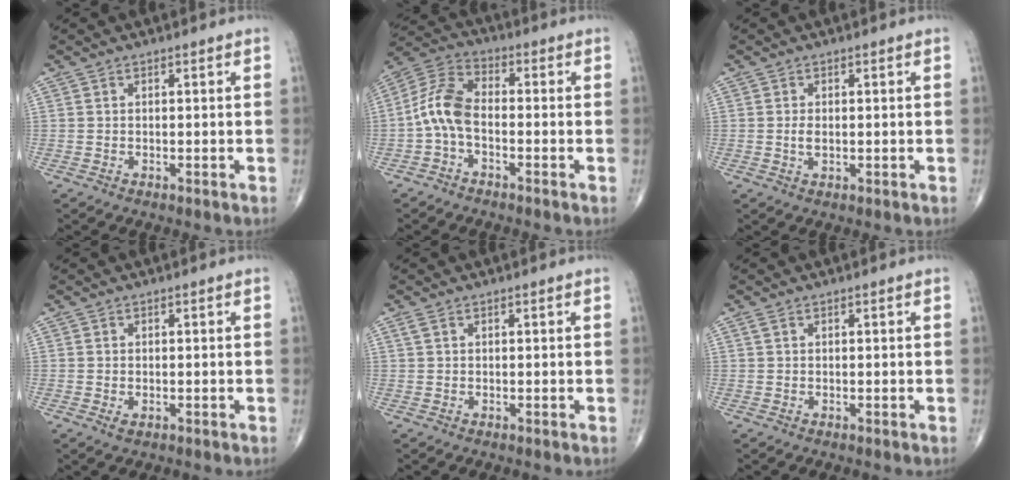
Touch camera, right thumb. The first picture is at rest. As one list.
[{"total": 8.4, "force": [-1.8, 4.5, 6.8], "torque": [-0.139, 0.033, -0.050]}, {"total": 1.6, "force": [0.0, 0.9, 1.4], "torque": [-0.029, -0.003, -0.001]}, {"total": 1.1, "force": [-0.2, 0.7, 0.8], "torque": [-0.014, -0.002, 0.000]}, {"total": 0.9, "force": [0.4, 0.4, 0.6], "torque": [-0.019, 0.013, 0.012]}, {"total": 0.6, "force": [0.3, 0.3, 0.4], "torque": [-0.013, 0.011, 0.008]}]